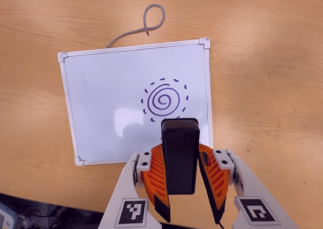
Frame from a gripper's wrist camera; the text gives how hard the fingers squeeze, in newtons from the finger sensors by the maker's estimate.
{"total": 7.3, "left": 6.2, "right": 8.4}